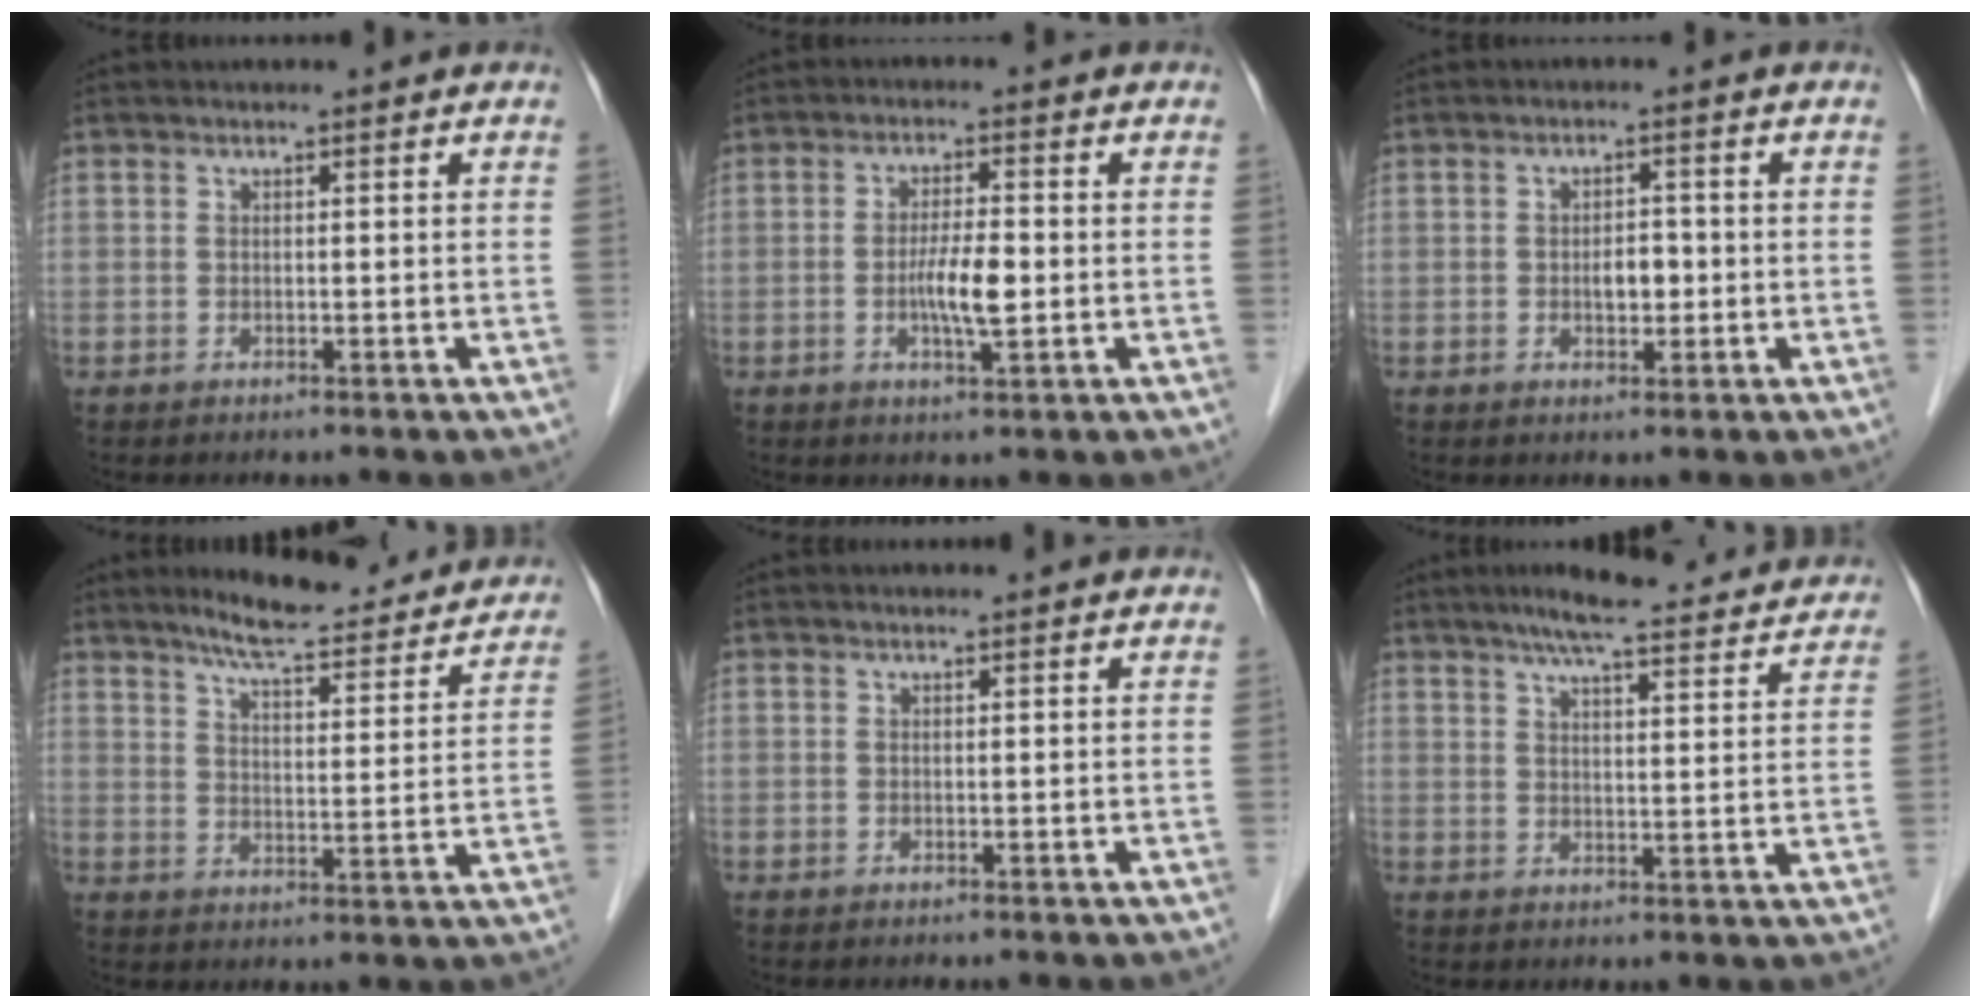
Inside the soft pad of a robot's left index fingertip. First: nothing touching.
{"total": 5.0, "force": [-0.9, 0.9, 4.9], "torque": [-0.094, -0.004, -0.016]}
{"total": 2.9, "force": [-0.6, 1.6, 2.3], "torque": [-0.036, 0.004, -0.006]}
{"total": 17.6, "force": [15.7, 3.0, 7.3], "torque": [-0.095, -0.004, 0.204]}
{"total": 1.3, "force": [1.2, 0.1, 0.4], "torque": [-0.011, 0.010, 0.016]}
{"total": 19.3, "force": [17.2, 2.6, 8.4], "torque": [-0.114, 0.017, 0.218]}